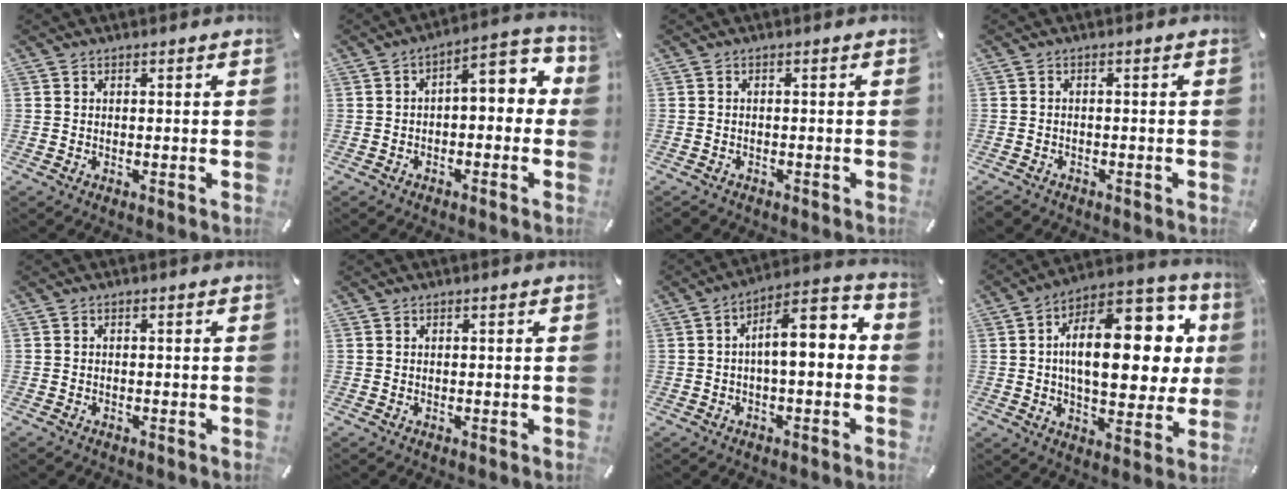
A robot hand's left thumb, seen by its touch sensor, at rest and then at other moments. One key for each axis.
{"total": 6.0, "fx": 0.0, "fy": 3.3, "fz": 5.1, "tx": -0.066, "ty": -0.015, "tz": -0.013}
{"total": 1.2, "fx": -1.0, "fy": 0.6, "fz": 0.2, "tx": -0.011, "ty": 0.002, "tz": -0.026}
{"total": 1.7, "fx": -1.4, "fy": 0.9, "fz": 0.3, "tx": -0.013, "ty": 0.005, "tz": -0.033}
{"total": 0.7, "fx": -0.6, "fy": 0.4, "fz": 0.1, "tx": -0.002, "ty": 0.002, "tz": -0.014}
{"total": 0.0}
{"total": 9.4, "fx": 0.4, "fy": 4.2, "fz": 8.4, "tx": -0.121, "ty": -0.008, "tz": 0.000}
{"total": 22.6, "fx": 4.5, "fy": 11.6, "fz": 18.9, "tx": -0.288, "ty": -0.023, "tz": 0.070}